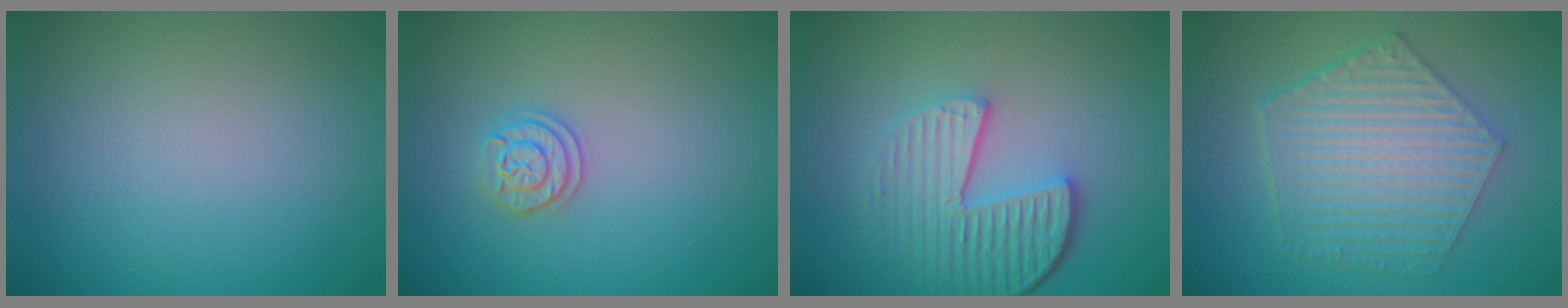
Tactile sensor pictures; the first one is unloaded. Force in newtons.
{"total": 1.9, "press": 1.8, "slide": 0.5}
{"total": 5.5, "press": 4.1, "slide": 3.6}
{"total": 6.6, "press": 5.0, "slide": 4.4}